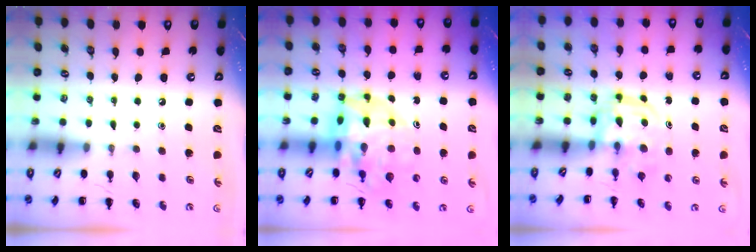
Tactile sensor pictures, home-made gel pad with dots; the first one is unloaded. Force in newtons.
{"total": 12.1, "press": 11.6, "slide": 3.5}
{"total": 3.2, "press": 3.1, "slide": 0.4}